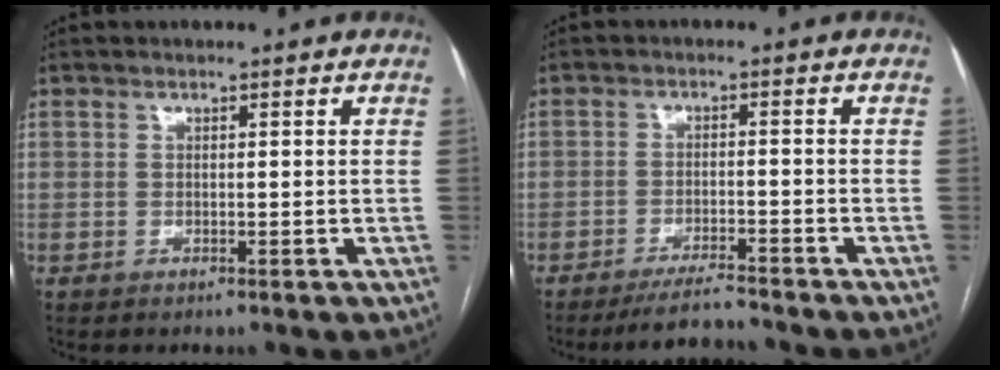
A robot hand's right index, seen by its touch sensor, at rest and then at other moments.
{"total": 4.8, "force": [-4.6, 0.1, 1.5], "torque": [-0.025, -0.014, -0.080]}